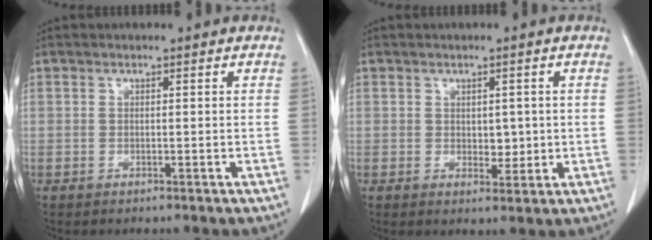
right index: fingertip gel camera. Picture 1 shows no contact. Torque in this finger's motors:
{"motor_torque": [-0.20, 0.41, 0.04, 0.00]}